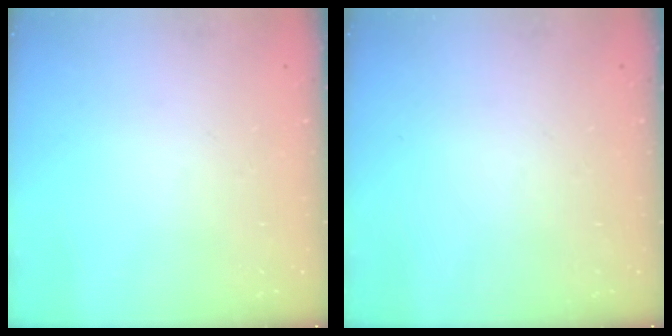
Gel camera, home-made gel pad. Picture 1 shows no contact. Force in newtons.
{"total": 0.0}